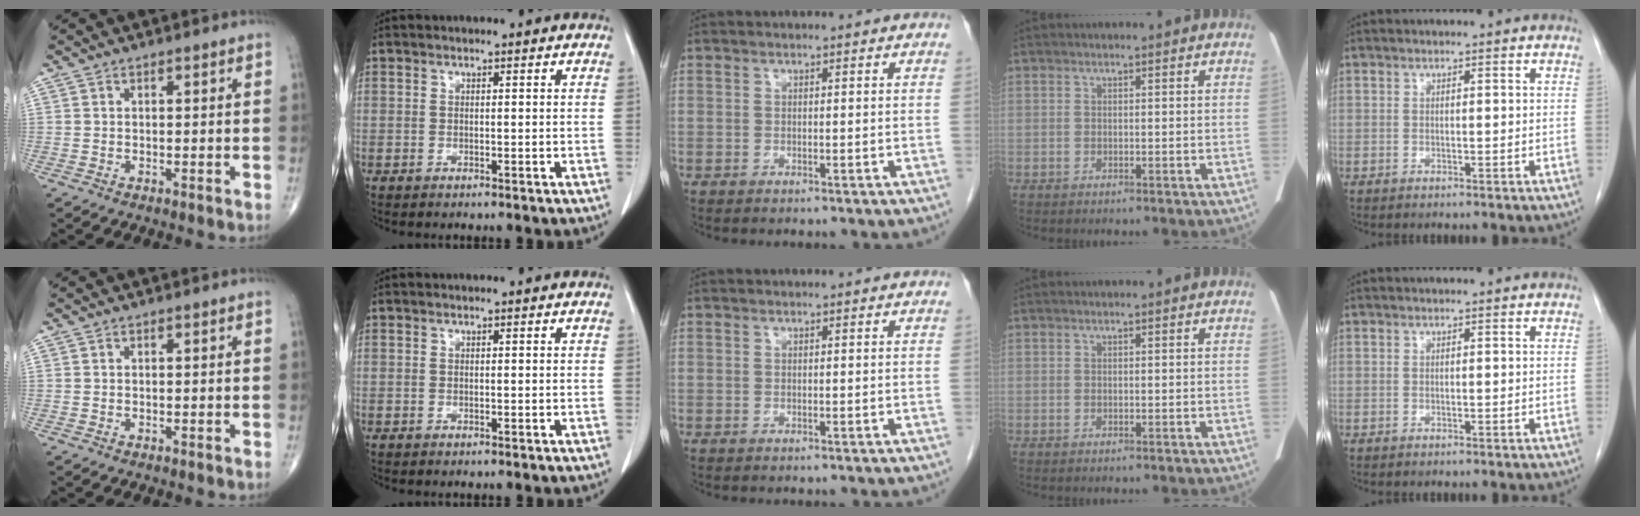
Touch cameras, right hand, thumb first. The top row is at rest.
{}